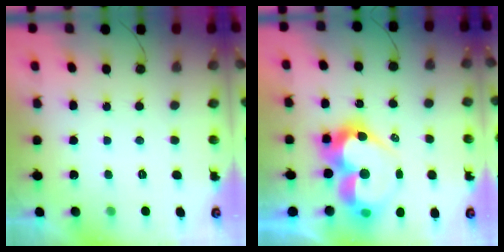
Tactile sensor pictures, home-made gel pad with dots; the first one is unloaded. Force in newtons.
{"total": 16.2, "press": 16.2, "slide": 1.3}